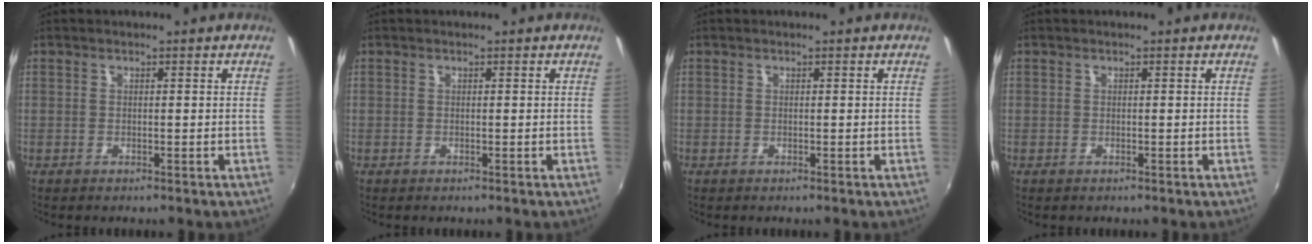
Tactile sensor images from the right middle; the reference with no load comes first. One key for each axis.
{"total": 0.0}
{"total": 0.0}
{"total": 0.0}